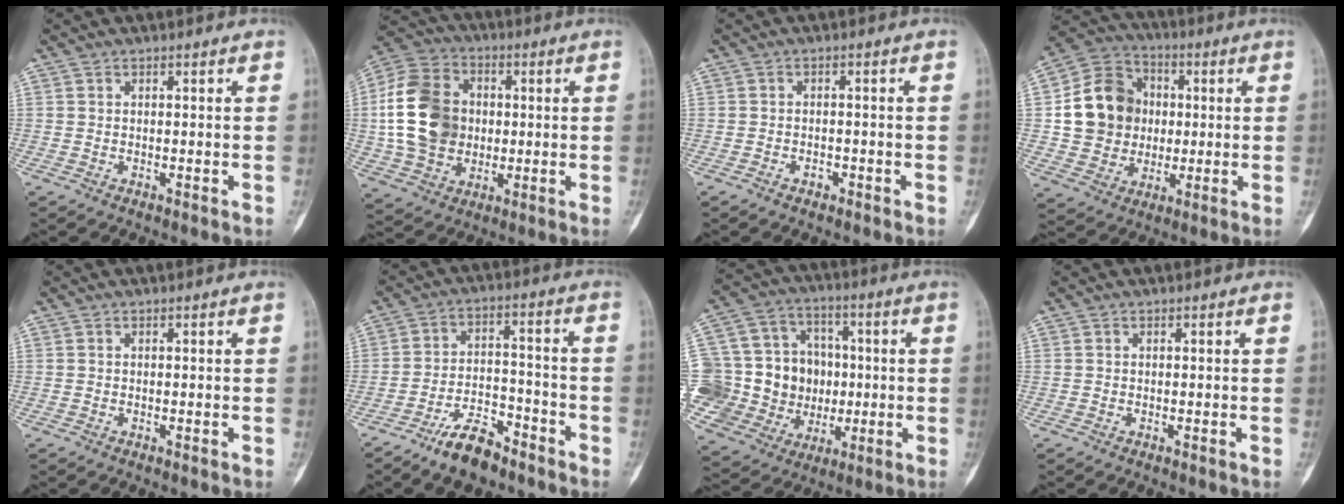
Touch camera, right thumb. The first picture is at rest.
{"total": 17.9, "force": [0.8, 14.0, 11.1], "torque": [-0.194, 0.016, 0.014]}
{"total": 1.6, "force": [-1.0, 1.2, 0.5], "torque": [-0.003, 0.008, -0.016]}
{"total": 15.7, "force": [1.2, 13.8, 7.5], "torque": [-0.101, 0.017, 0.025]}
{"total": 0.0}
{"total": 9.6, "force": [-7.2, 4.1, 5.0], "torque": [-0.070, 0.053, -0.131]}
{"total": 26.9, "force": [-1.8, 21.8, 15.7], "torque": [-0.319, 0.042, -0.010]}
{"total": 0.0}